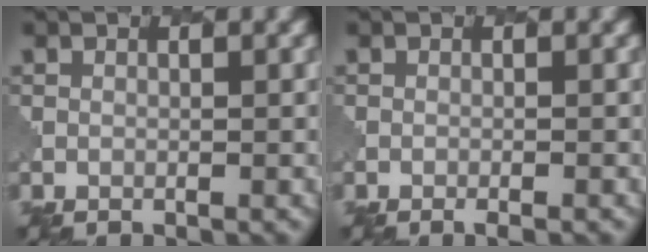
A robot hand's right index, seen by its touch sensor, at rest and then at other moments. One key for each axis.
{"total": 0.9, "fx": -0.5, "fy": 0.1, "fz": 0.7, "tx": -0.004, "ty": -0.002, "tz": -0.009}